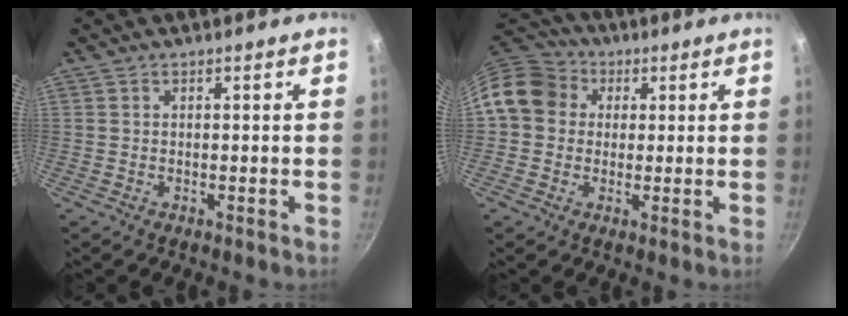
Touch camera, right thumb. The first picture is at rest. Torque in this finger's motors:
{"motor_torque": [0.85, 0.87, 0.36, -0.22, 0.41]}